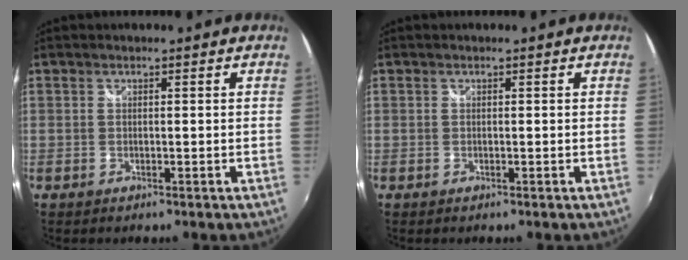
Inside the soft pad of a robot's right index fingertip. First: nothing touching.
{"total": 0.0}